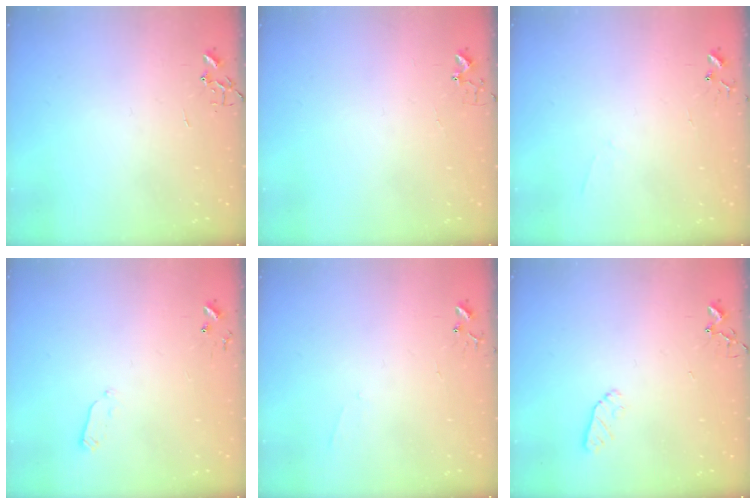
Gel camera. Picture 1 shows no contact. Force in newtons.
{"total": 3.7, "press": 3.6, "slide": 0.5}
{"total": 4.4, "press": 4.4, "slide": 0.4}
{"total": 4.0, "press": 3.9, "slide": 1.0}
{"total": 3.8, "press": 3.7, "slide": 0.6}
{"total": 5.6, "press": 5.5, "slide": 1.0}